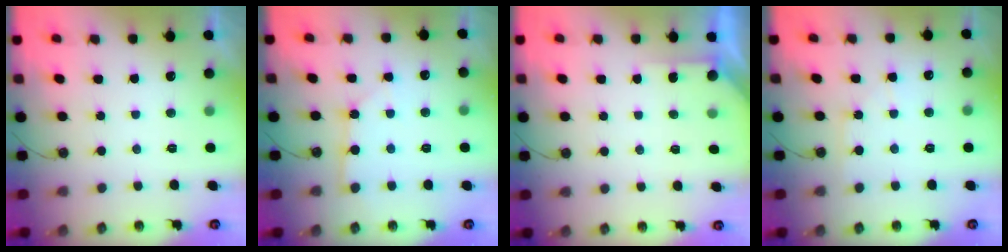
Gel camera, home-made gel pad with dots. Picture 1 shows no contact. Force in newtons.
{"total": 3.0, "press": 2.9, "slide": 0.3}
{"total": 2.8, "press": 2.8, "slide": 0.2}
{"total": 6.5, "press": 6.5, "slide": 0.9}